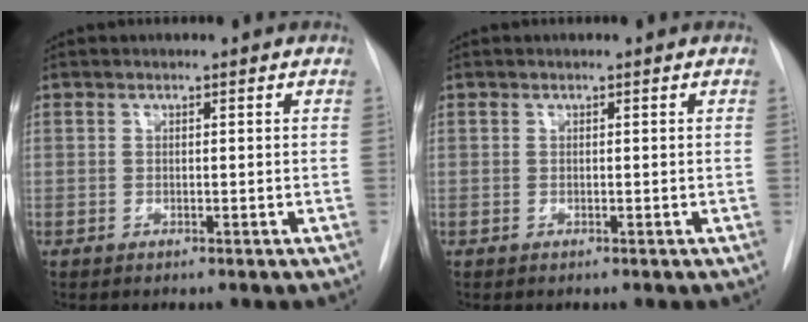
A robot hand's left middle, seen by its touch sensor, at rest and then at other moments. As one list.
[{"total": 0.0}]